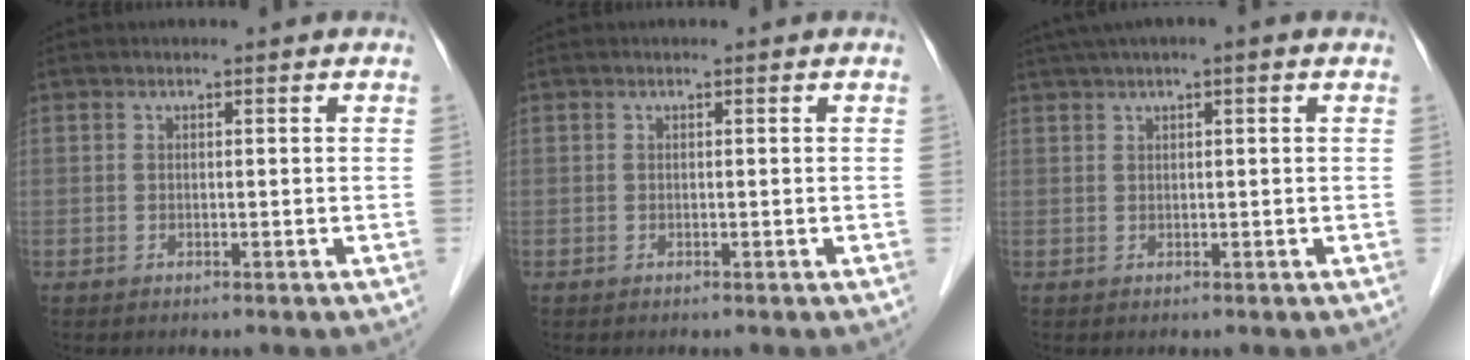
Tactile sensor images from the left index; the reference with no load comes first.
{"total": 0.0}
{"total": 5.2, "force": [3.4, 0.2, 3.9], "torque": [-0.070, 0.034, 0.055]}